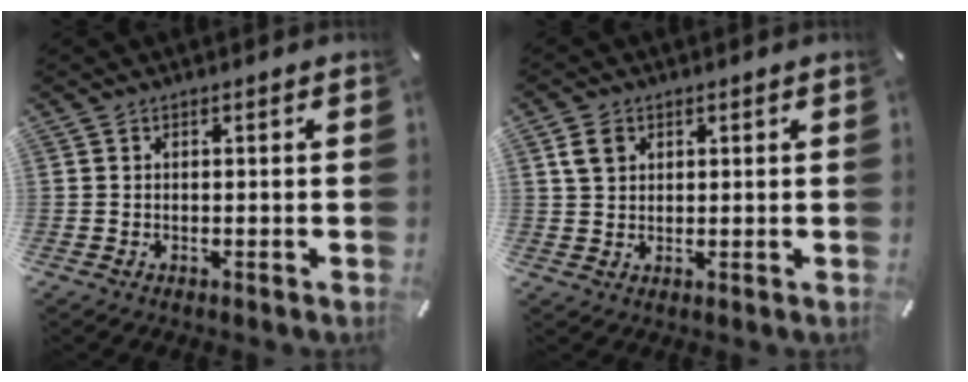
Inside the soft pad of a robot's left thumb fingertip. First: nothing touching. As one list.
[{"total": 3.9, "force": [1.7, 3.1, 1.6], "torque": [-0.030, 0.002, 0.030]}]